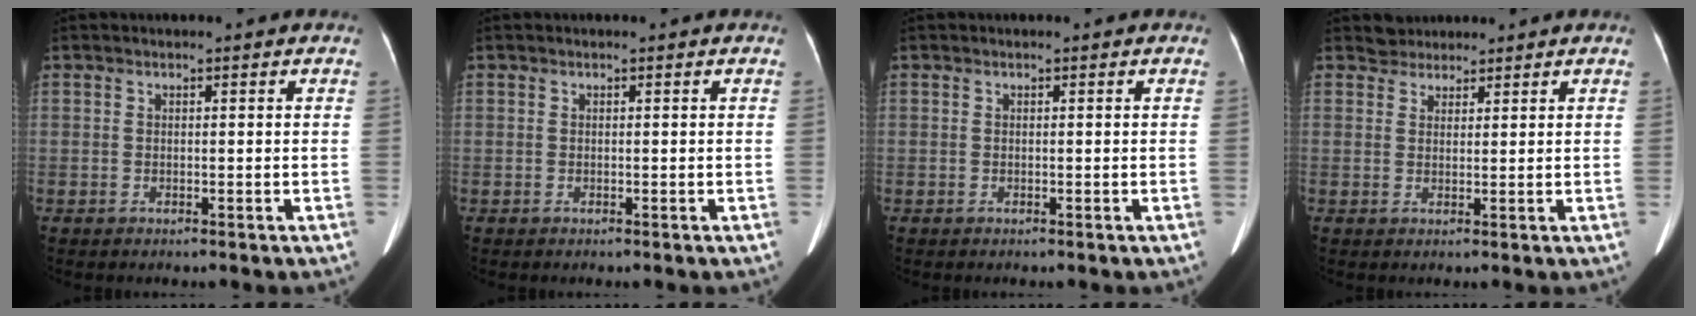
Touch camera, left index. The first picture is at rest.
{"total": 0.0}
{"total": 0.0}
{"total": 2.3, "force": [2.0, 1.0, -0.4], "torque": [0.007, 0.012, 0.033]}